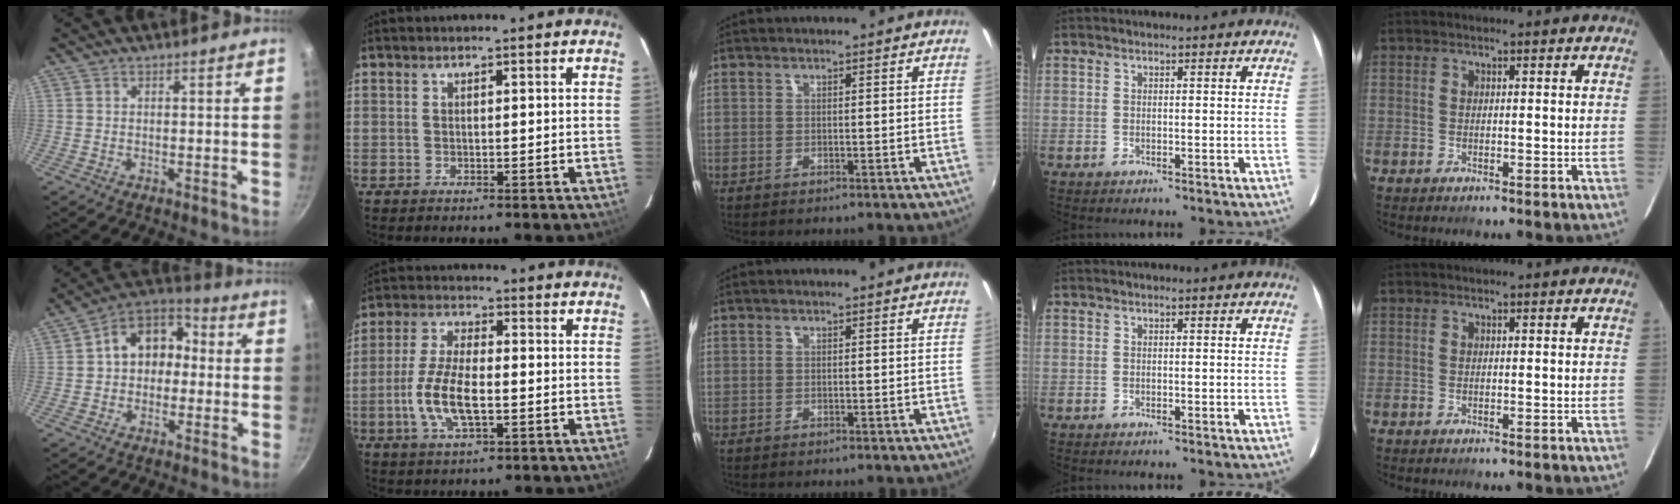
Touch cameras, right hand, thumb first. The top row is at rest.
{"thumb": {"total": 11.5, "force": [0.3, 8.8, 7.3], "torque": [-0.067, 0.041, -0.016]}, "index": {"total": 10.4, "force": [-2.6, 3.9, 9.3], "torque": [-0.194, -0.001, -0.052]}}